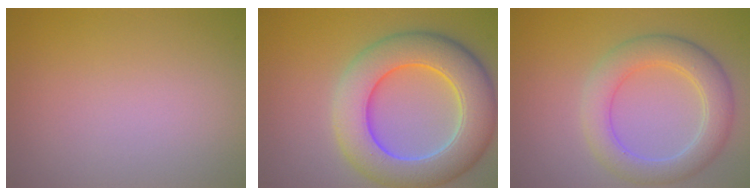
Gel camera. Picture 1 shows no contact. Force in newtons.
{"total": 9.2, "press": 9.2, "slide": 0.4}
{"total": 4.8, "press": 4.7, "slide": 0.3}